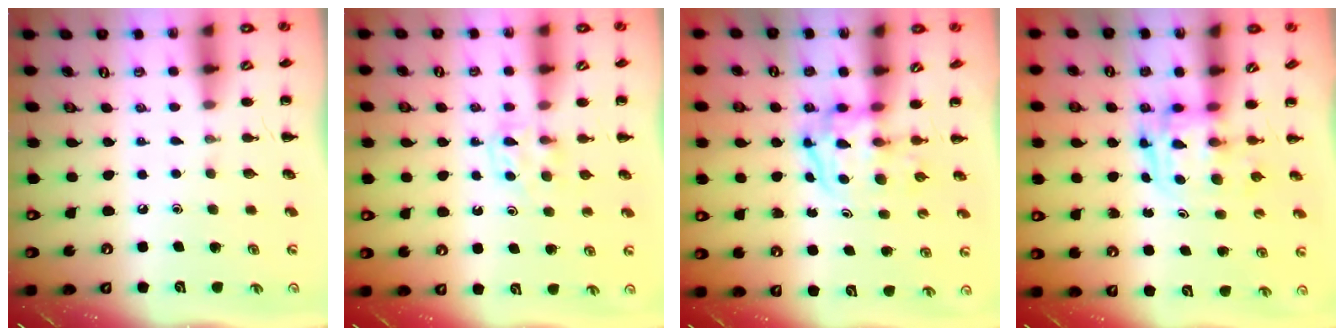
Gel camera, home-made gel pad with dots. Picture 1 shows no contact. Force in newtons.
{"total": 3.5, "press": 3.2, "slide": 1.3}
{"total": 3.8, "press": 3.8, "slide": 0.5}
{"total": 3.2, "press": 3.1, "slide": 0.5}